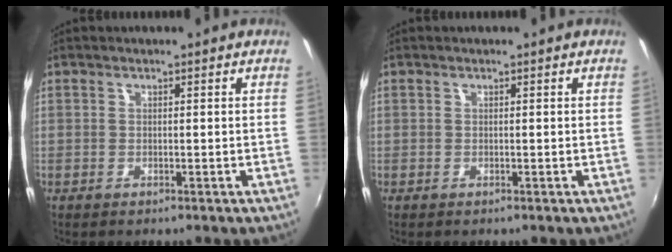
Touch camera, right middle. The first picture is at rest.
{"total": 0.0}